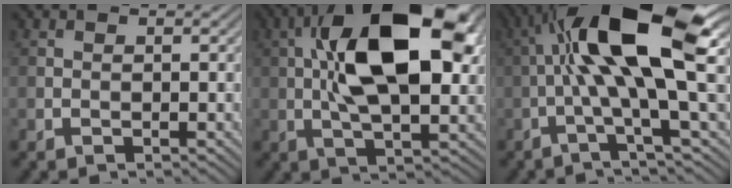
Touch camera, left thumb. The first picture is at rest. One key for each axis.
{"total": 16.7, "fx": 3.3, "fy": 7.3, "fz": 14.6, "tx": -0.255, "ty": 0.022, "tz": 0.037}
{"total": 14.8, "fx": 1.8, "fy": 2.6, "fz": 14.4, "tx": -0.251, "ty": 0.029, "tz": 0.028}